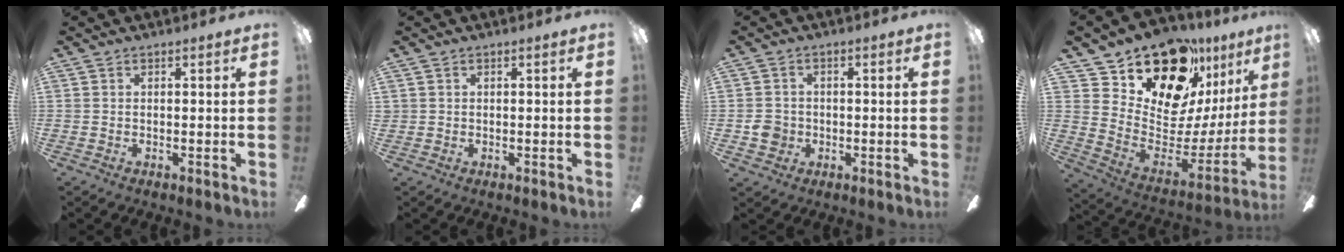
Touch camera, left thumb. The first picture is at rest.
{"total": 0.5, "force": [0.1, 0.5, 0.0], "torque": [0.001, 0.003, 0.002]}
{"total": 4.7, "force": [-1.0, 4.3, 1.5], "torque": [-0.035, 0.004, -0.018]}
{"total": 20.8, "force": [16.5, 9.0, 8.9], "torque": [-0.144, -0.137, 0.298]}